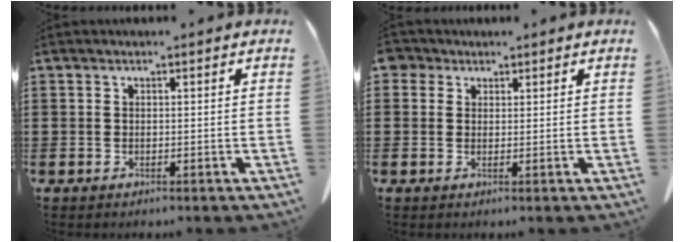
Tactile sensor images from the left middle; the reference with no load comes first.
{"total": 2.2, "force": [1.4, 1.6, 0.5], "torque": [-0.018, 0.008, 0.026]}